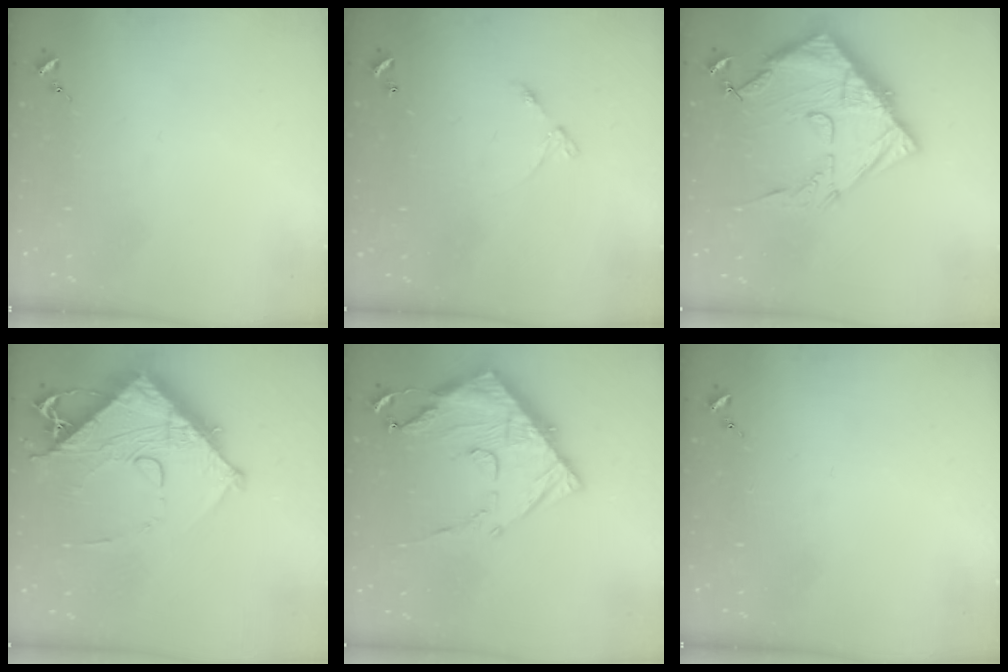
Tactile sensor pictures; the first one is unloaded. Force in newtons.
{"total": 4.7, "press": 4.7, "slide": 0.4}
{"total": 18.0, "press": 17.9, "slide": 1.9}
{"total": 14.7, "press": 14.6, "slide": 1.5}
{"total": 20.8, "press": 20.7, "slide": 2.0}
{"total": 0.0}